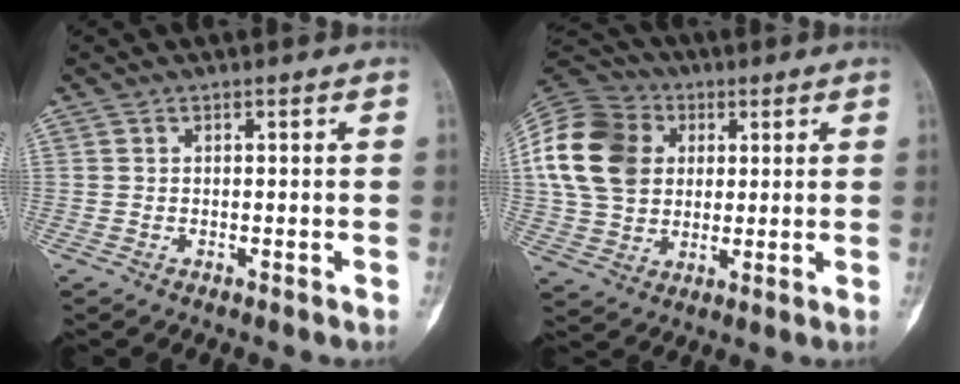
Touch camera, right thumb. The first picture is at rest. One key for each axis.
{"total": 19.3, "fx": 3.7, "fy": 15.3, "fz": 11.3, "tx": -0.221, "ty": 0.018, "tz": 0.070}